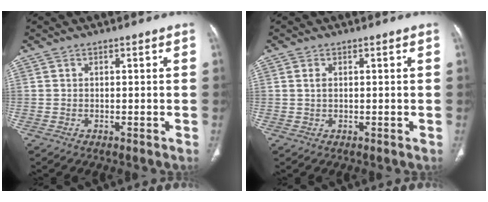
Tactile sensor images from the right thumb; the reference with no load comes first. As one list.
[{"total": 1.4, "force": [0.4, 0.8, 1.1], "torque": [-0.024, 0.001, 0.010]}]